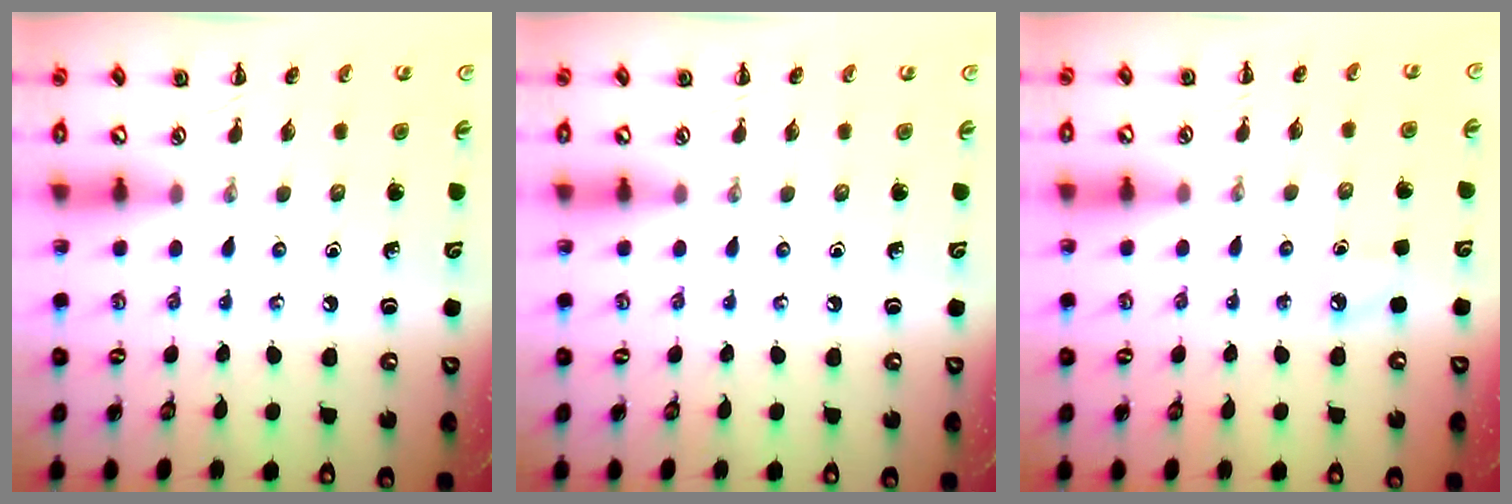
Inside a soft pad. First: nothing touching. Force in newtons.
{"total": 0.0}
{"total": 2.8, "press": 2.6, "slide": 1.0}